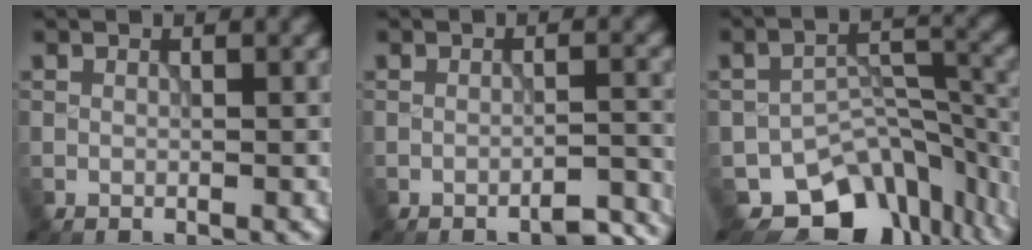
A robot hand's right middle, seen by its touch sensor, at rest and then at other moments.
{"total": 2.5, "force": [-2.2, 0.4, 1.1], "torque": [-0.011, 0.006, -0.033]}
{"total": 10.5, "force": [-7.4, 6.0, 4.4], "torque": [-0.050, -0.008, -0.105]}